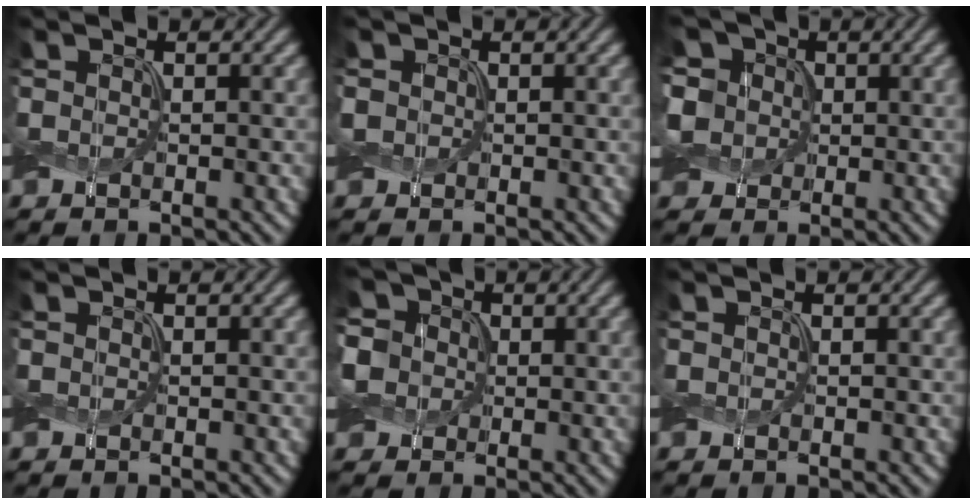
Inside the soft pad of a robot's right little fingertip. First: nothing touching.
{"total": 0.9, "force": [0.2, 0.8, 0.2], "torque": [-0.004, 0.001, 0.002]}
{"total": 6.9, "force": [2.8, 5.4, 3.1], "torque": [-0.079, 0.018, 0.033]}
{"total": 0.0}
{"total": 8.6, "force": [3.2, 7.0, 3.8], "torque": [-0.097, 0.029, 0.037]}
{"total": 0.0}